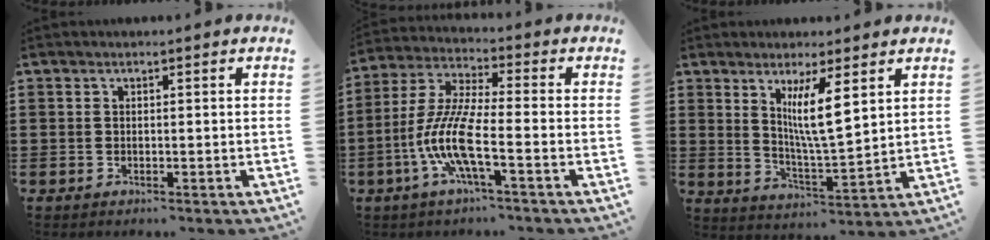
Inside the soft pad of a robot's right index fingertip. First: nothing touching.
{"total": 9.7, "force": [-3.7, 1.6, 8.8], "torque": [-0.211, -0.020, -0.078]}
{"total": 7.5, "force": [3.2, 1.1, 6.7], "torque": [-0.130, -0.005, 0.051]}